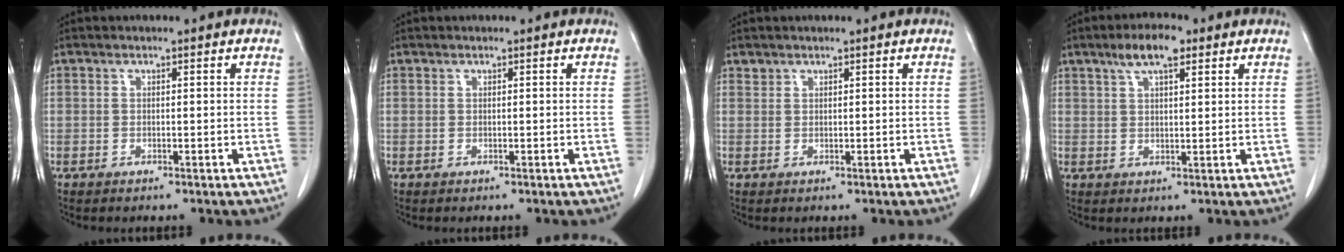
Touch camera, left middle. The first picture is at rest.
{"total": 0.0}
{"total": 0.7, "force": [0.7, 0.2, -0.1], "torque": [0.000, 0.001, 0.012]}
{"total": 5.8, "force": [3.6, 1.5, 4.3], "torque": [-0.083, 0.010, 0.061]}